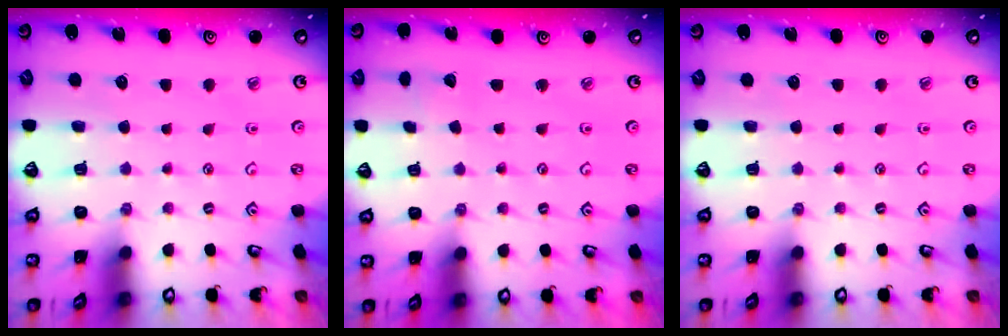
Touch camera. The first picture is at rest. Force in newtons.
{"total": 0.9, "press": 0.9, "slide": 0.1}
{"total": 0.0}